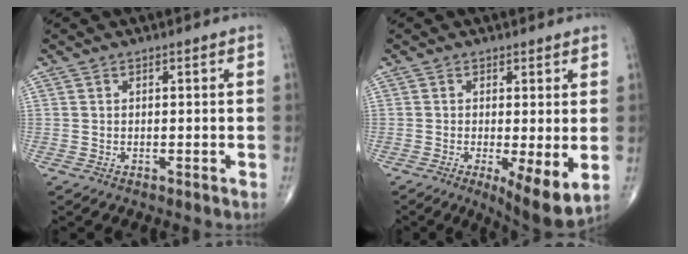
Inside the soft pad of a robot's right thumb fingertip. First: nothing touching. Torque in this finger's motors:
{"motor_torque": [0.94, 1.30, -0.10, -0.28, 0.27]}